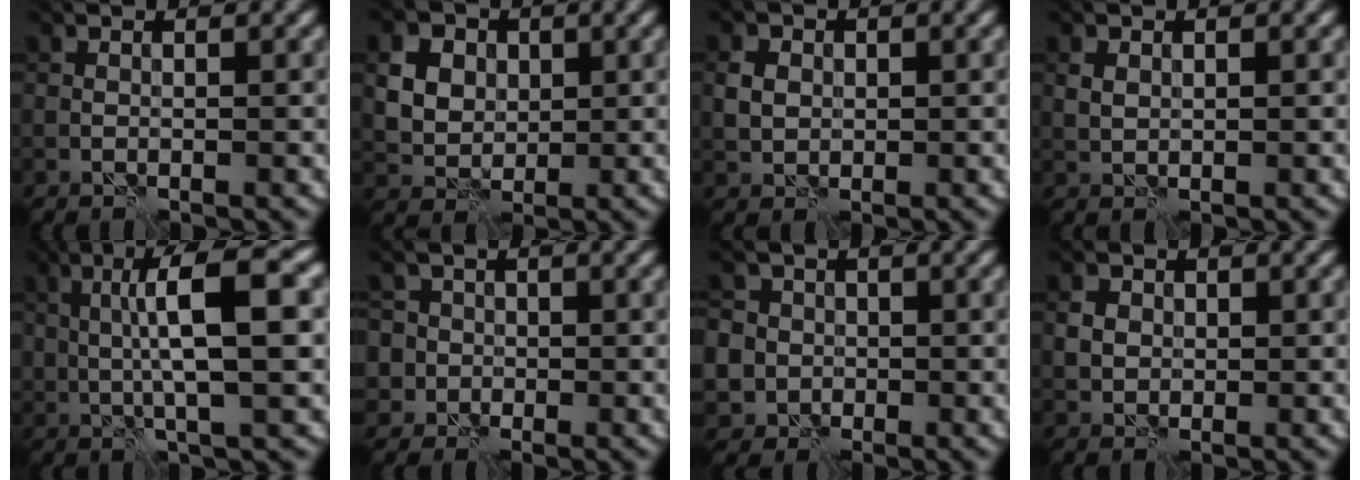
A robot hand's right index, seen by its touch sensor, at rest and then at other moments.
{"total": 10.4, "force": [3.9, 8.3, 4.9], "torque": [-0.097, 0.030, 0.055]}
{"total": 2.2, "force": [0.2, 1.9, 1.1], "torque": [-0.023, 0.001, 0.001]}
{"total": 1.1, "force": [0.3, 0.8, 0.7], "torque": [-0.017, 0.000, 0.007]}
{"total": 7.9, "force": [1.3, 1.9, 7.5], "torque": [-0.128, 0.013, 0.018]}
{"total": 6.0, "force": [0.2, 5.7, 1.9], "torque": [-0.026, 0.031, -0.033]}
{"total": 7.5, "force": [-0.6, 7.2, 2.0], "torque": [-0.044, 0.015, -0.039]}
{"total": 2.0, "force": [0.1, 1.8, 0.8], "torque": [-0.015, 0.000, 0.003]}